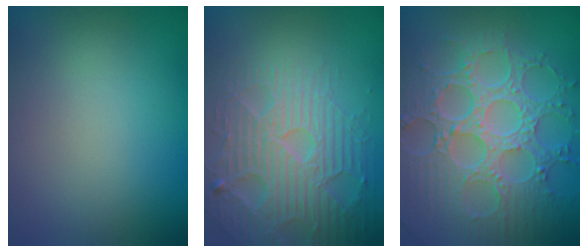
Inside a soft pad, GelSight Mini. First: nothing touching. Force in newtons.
{"total": 4.9, "press": 4.8, "slide": 1.0}
{"total": 8.8, "press": 6.6, "slide": 5.9}